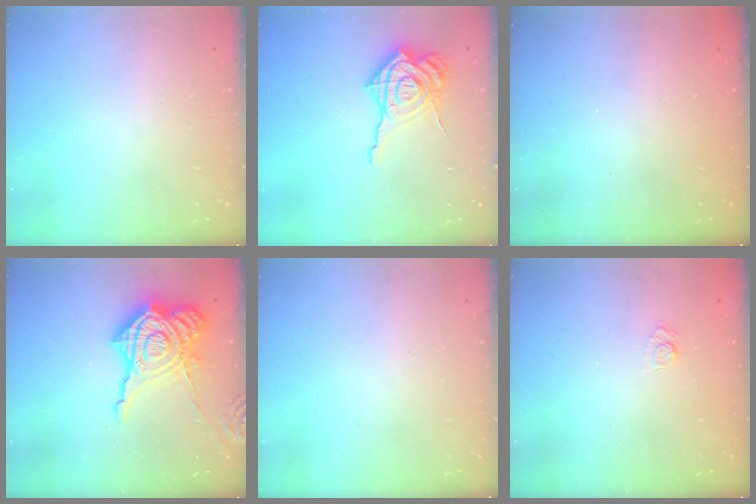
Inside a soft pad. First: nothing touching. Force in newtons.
{"total": 16.6, "press": 16.5, "slide": 1.6}
{"total": 2.3, "press": 2.2, "slide": 0.7}
{"total": 21.6, "press": 21.5, "slide": 1.9}
{"total": 0.0}
{"total": 2.5, "press": 2.1, "slide": 1.3}